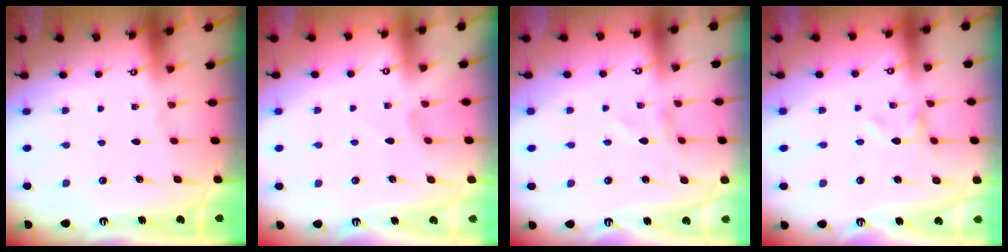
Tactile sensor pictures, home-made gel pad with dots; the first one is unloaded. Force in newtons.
{"total": 0.7, "press": 0.6, "slide": 0.3}
{"total": 1.0, "press": 1.0, "slide": 0.1}
{"total": 0.0}